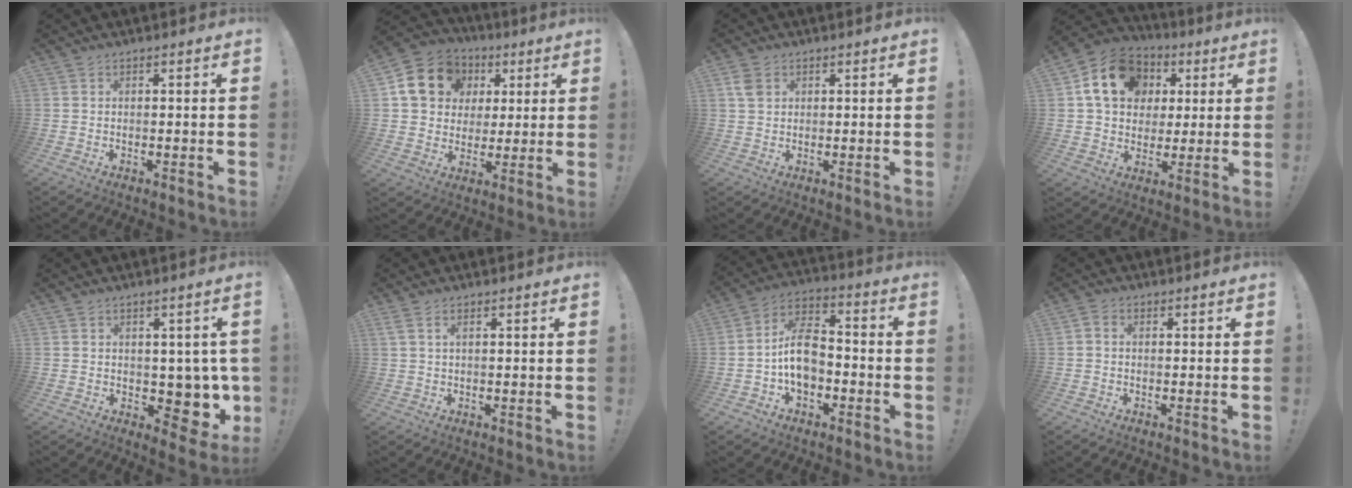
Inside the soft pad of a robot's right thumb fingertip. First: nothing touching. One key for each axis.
{"total": 15.5, "fx": 5.1, "fy": 13.0, "fz": 6.9, "tx": -0.098, "ty": -0.007, "tz": 0.112}
{"total": 3.9, "fx": 1.6, "fy": 2.8, "fz": 2.1, "tx": -0.030, "ty": 0.001, "tz": 0.032}
{"total": 16.6, "fx": 5.6, "fy": 13.2, "fz": 8.4, "tx": -0.118, "ty": -0.013, "tz": 0.113}
{"total": 7.2, "fx": 1.6, "fy": 5.8, "fz": 4.1, "tx": -0.036, "ty": -0.018, "tz": 0.044}
{"total": 1.8, "fx": 0.7, "fy": 0.0, "fz": 1.7, "tx": -0.040, "ty": 0.004, "tz": 0.014}
{"total": 11.9, "fx": -2.2, "fy": 8.3, "fz": 8.3, "tx": -0.149, "ty": 0.023, "tz": -0.039}
{"total": 1.1, "fx": -0.1, "fy": 0.3, "fz": 1.0, "tx": -0.025, "ty": 0.006, "tz": -0.001}